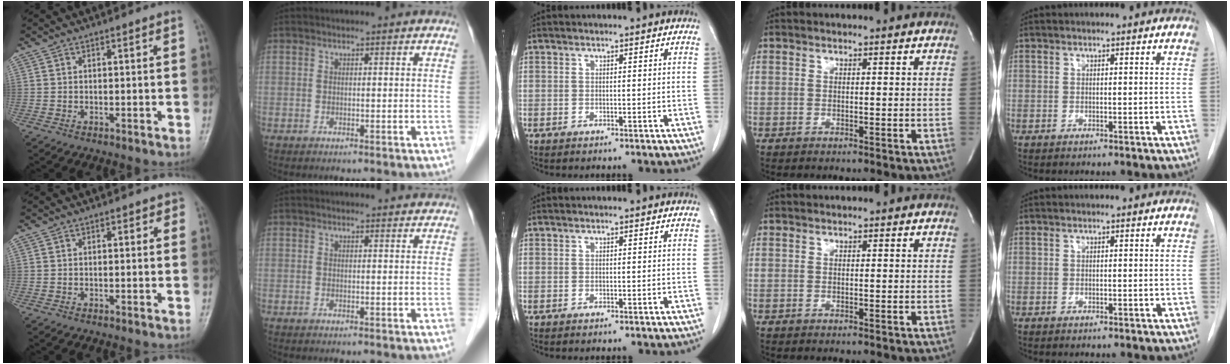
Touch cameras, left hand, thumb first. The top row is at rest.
{"thumb": {"total": 1.3, "force": [0.4, 0.8, 1.0], "torque": [-0.001, 0.003, 0.001]}, "index": {"total": 3.1, "force": [3.0, 0.6, 0.3], "torque": [-0.009, 0.008, 0.031]}}